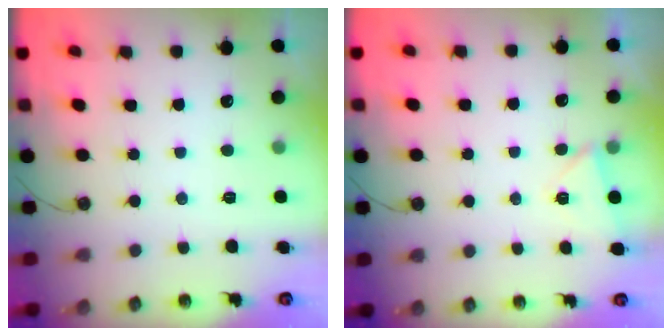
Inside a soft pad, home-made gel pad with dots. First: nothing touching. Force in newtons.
{"total": 3.8, "press": 2.8, "slide": 2.6}